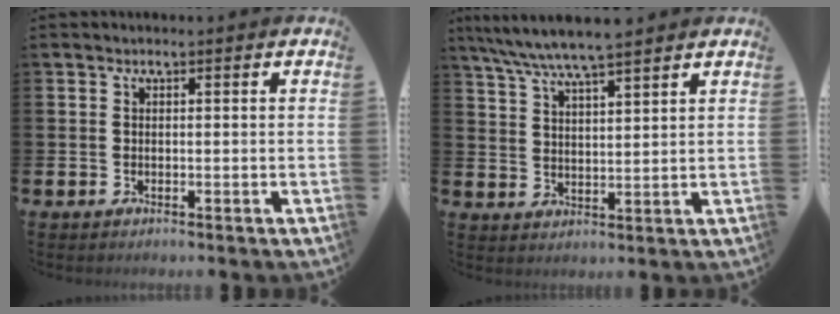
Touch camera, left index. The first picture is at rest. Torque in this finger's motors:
{"motor_torque": [0.42, -0.61, 0.70, 0.21]}